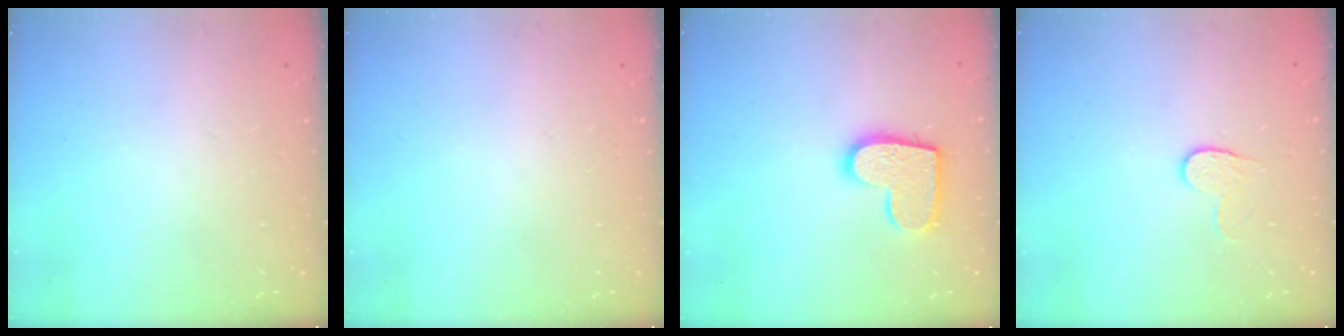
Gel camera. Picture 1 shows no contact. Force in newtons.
{"total": 0.0}
{"total": 12.7, "press": 12.7, "slide": 0.7}
{"total": 4.5, "press": 4.5, "slide": 0.5}